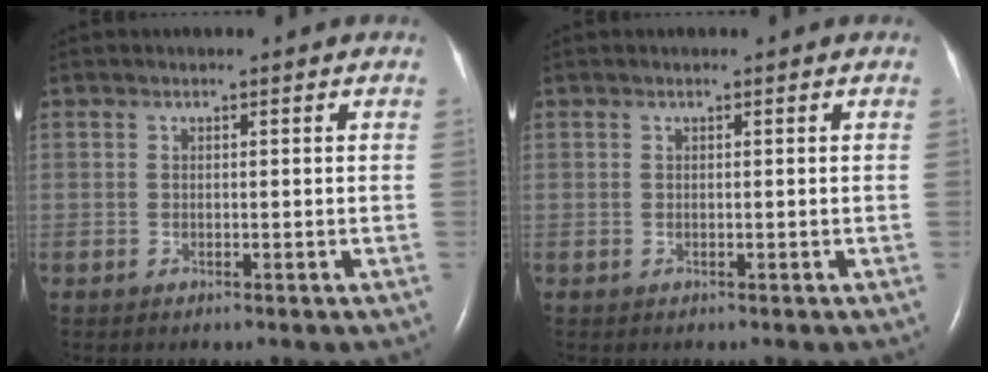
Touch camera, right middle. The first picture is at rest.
{"total": 0.0}